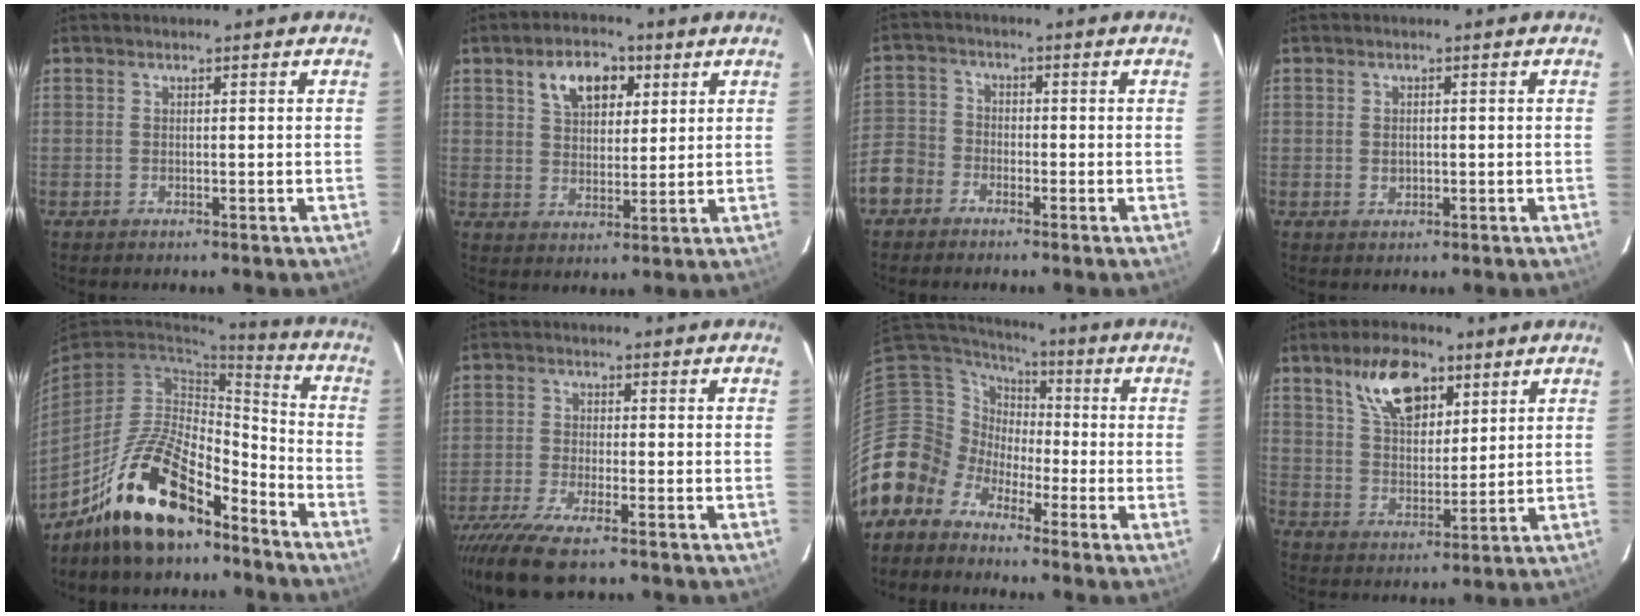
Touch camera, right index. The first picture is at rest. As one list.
[{"total": 8.8, "force": [4.1, 5.3, 5.6], "torque": [-0.099, 0.022, 0.073]}, {"total": 7.8, "force": [-4.5, 6.1, 2.1], "torque": [-0.055, 0.020, -0.096]}, {"total": 1.7, "force": [-0.1, 1.4, 0.9], "torque": [-0.013, 0.000, 0.000]}, {"total": 18.0, "force": [-12.6, 6.9, 10.8], "torque": [-0.212, 0.015, -0.221]}, {"total": 9.9, "force": [-7.6, 1.4, 6.2], "torque": [-0.149, -0.038, -0.144]}, {"total": 7.8, "force": [-4.6, 6.3, -0.1], "torque": [-0.011, 0.044, -0.122]}, {"total": 11.7, "force": [6.6, 5.9, 7.7], "torque": [-0.133, 0.018, 0.123]}]